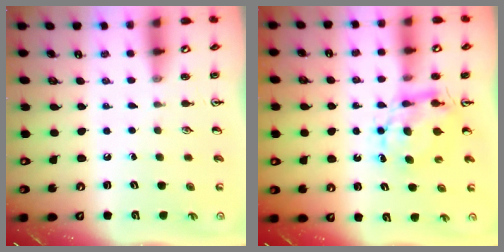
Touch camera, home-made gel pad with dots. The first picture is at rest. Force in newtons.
{"total": 6.4, "press": 6.4, "slide": 0.5}